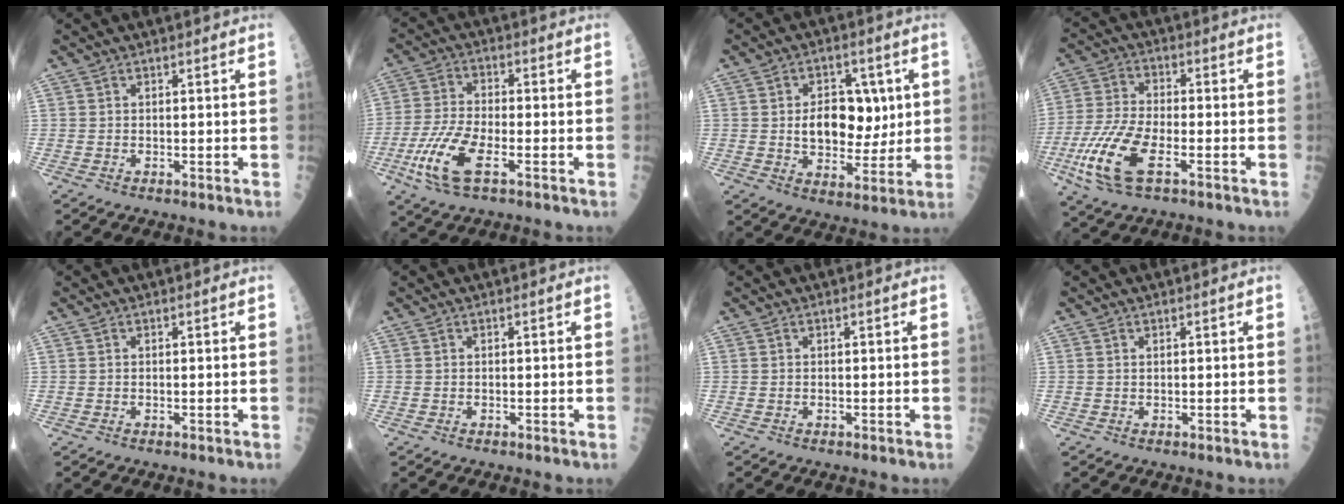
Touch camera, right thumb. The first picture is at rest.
{"total": 11.2, "force": [-4.5, 3.9, 9.4], "torque": [-0.217, 0.008, -0.087]}
{"total": 11.6, "force": [1.6, 7.7, 8.6], "torque": [-0.082, -0.005, 0.035]}
{"total": 13.9, "force": [-5.2, 5.4, 11.7], "torque": [-0.268, 0.007, -0.099]}
{"total": 0.0}
{"total": 0.0}
{"total": 0.0}
{"total": 0.0}